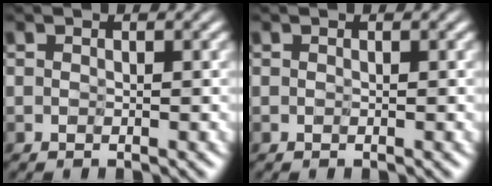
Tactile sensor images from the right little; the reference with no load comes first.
{"total": 0.0}